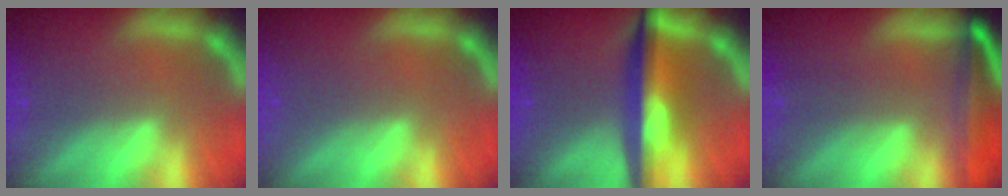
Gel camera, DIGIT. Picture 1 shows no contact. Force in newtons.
{"total": 0.0}
{"total": 8.0}
{"total": 7.1}